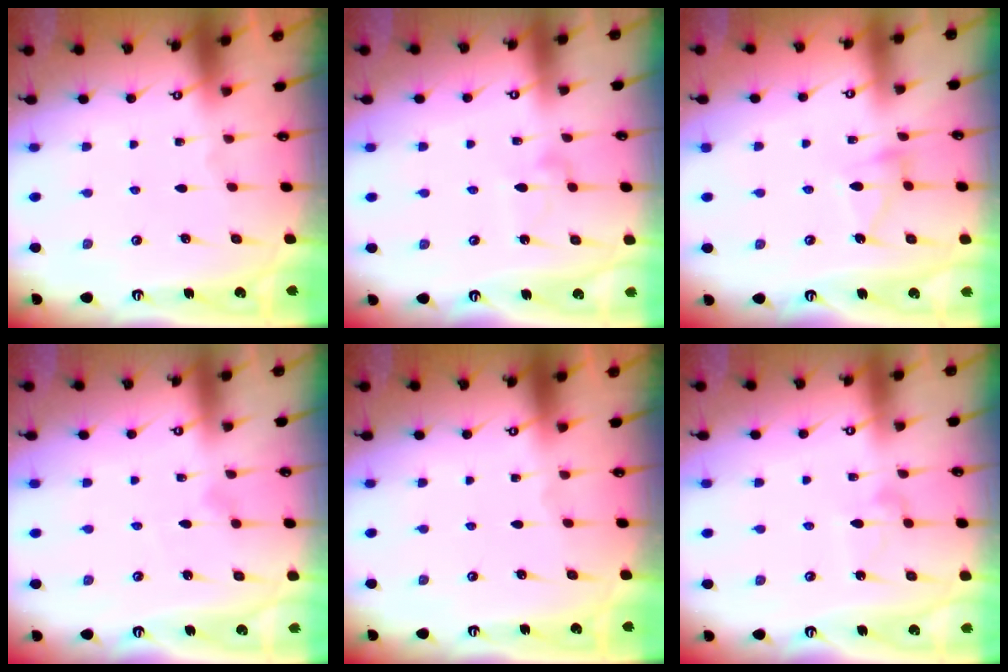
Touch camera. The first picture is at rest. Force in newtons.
{"total": 5.7, "press": 5.7, "slide": 0.4}
{"total": 6.5, "press": 6.4, "slide": 0.5}
{"total": 3.2, "press": 3.2, "slide": 0.1}
{"total": 0.0}
{"total": 6.1, "press": 6.1, "slide": 0.4}